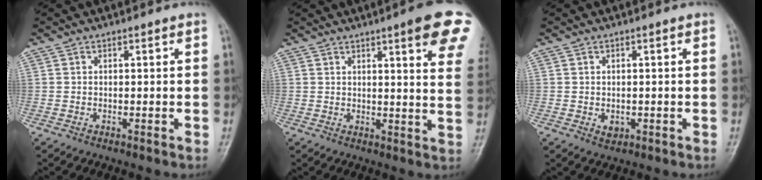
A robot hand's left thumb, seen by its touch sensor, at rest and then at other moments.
{"total": 14.2, "force": [7.9, 2.3, 11.6], "torque": [-0.122, -0.028, 0.085]}
{"total": 1.8, "force": [-0.3, 1.3, 1.2], "torque": [-0.009, -0.001, 0.000]}